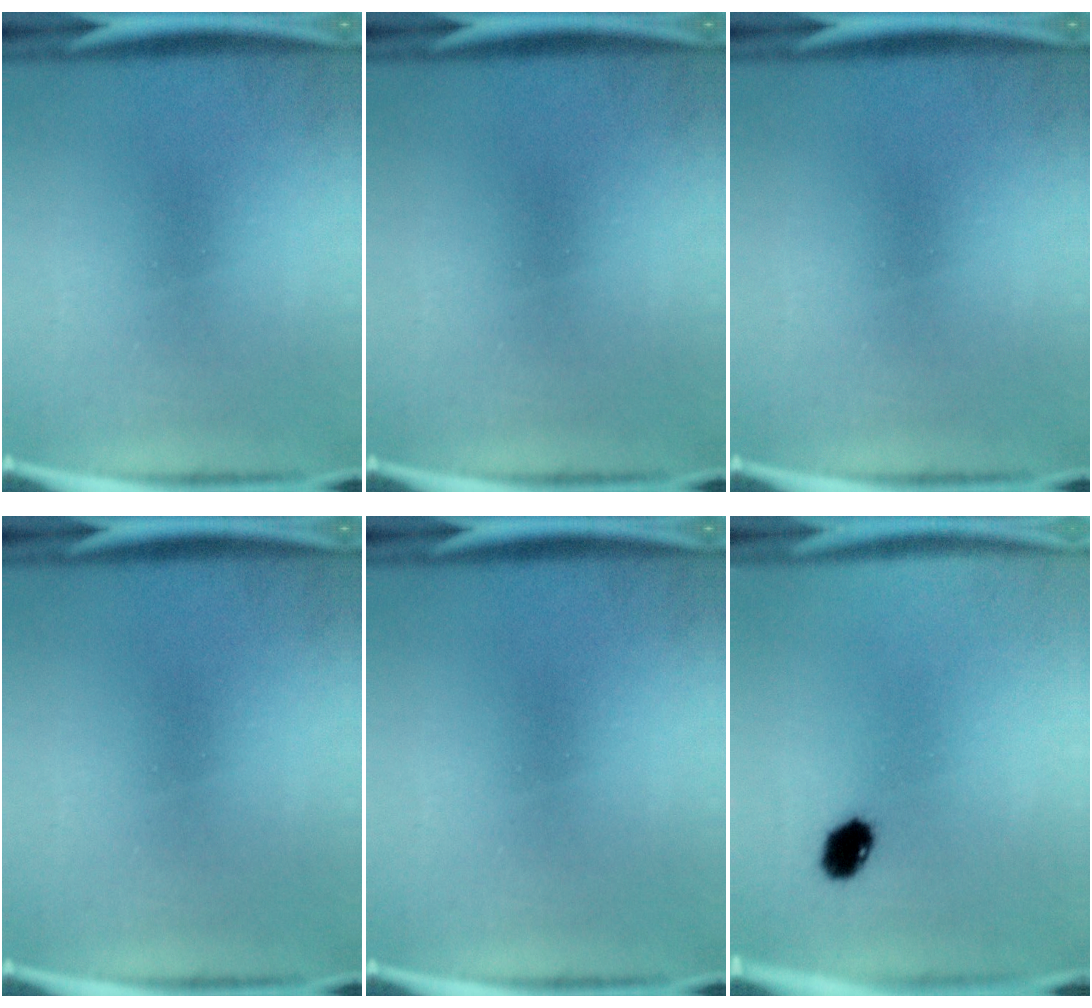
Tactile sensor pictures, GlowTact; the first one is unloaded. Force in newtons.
{"total": 0.0}
{"total": 0.0}
{"total": 0.0}
{"total": 0.0}
{"total": 4.3}